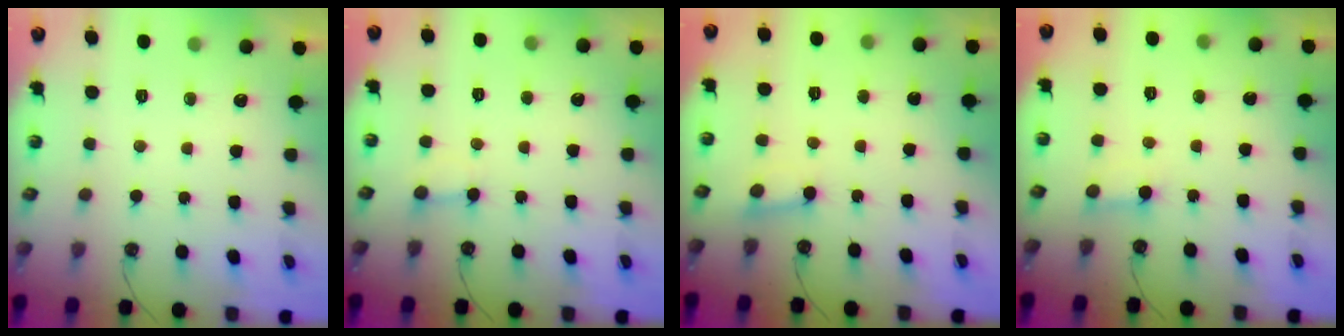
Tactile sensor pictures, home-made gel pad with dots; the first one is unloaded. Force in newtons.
{"total": 2.2, "press": 2.2, "slide": 0.2}
{"total": 2.6, "press": 2.5, "slide": 0.7}
{"total": 2.4, "press": 2.4, "slide": 0.0}